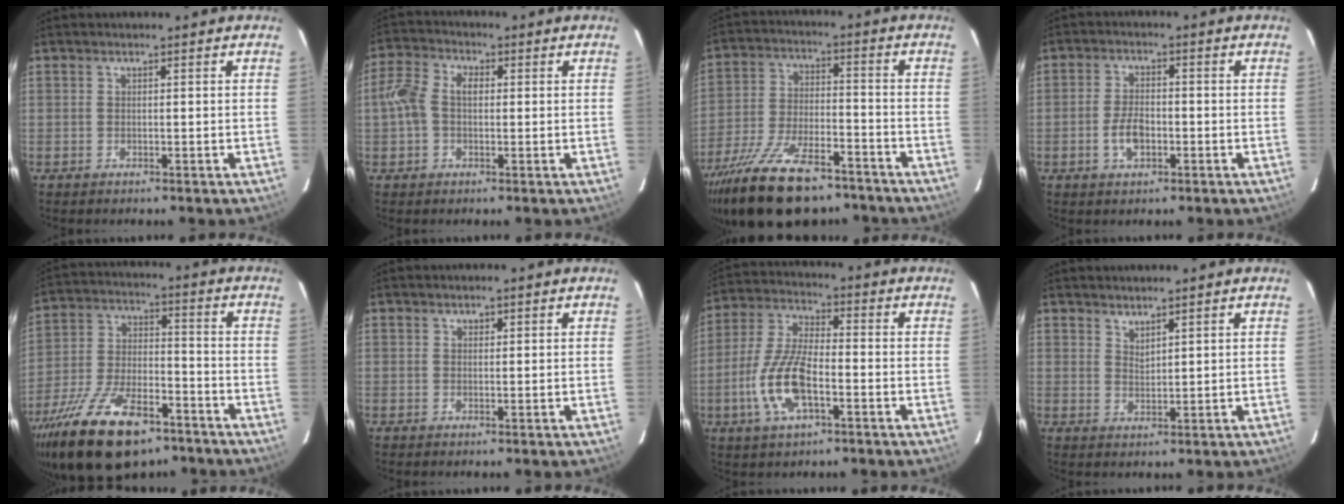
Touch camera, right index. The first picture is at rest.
{"total": 6.6, "force": [0.0, 4.5, 4.8], "torque": [-0.109, 0.021, -0.004]}
{"total": 20.5, "force": [-15.4, 7.7, 11.1], "torque": [-0.225, -0.031, -0.249]}
{"total": 5.1, "force": [-1.8, 2.7, 3.8], "torque": [-0.080, 0.001, -0.030]}
{"total": 21.6, "force": [-14.4, 9.4, 13.1], "torque": [-0.264, -0.026, -0.239]}
{"total": 0.7, "force": [0.5, 0.5, 0.0], "torque": [0.000, 0.002, 0.007]}
{"total": 12.1, "force": [-4.2, 4.6, 10.4], "torque": [-0.227, -0.002, -0.081]}
{"total": 2.2, "force": [2.1, 0.4, 0.7], "torque": [-0.010, 0.000, 0.038]}